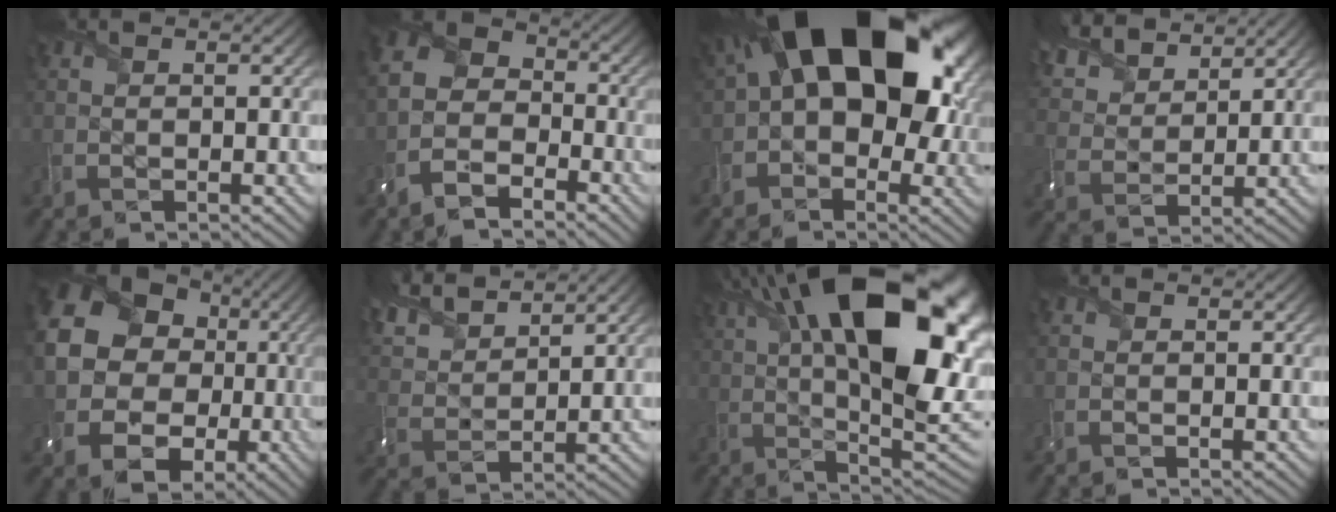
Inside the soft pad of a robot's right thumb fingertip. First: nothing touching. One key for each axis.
{"total": 8.2, "fx": -4.8, "fy": 5.0, "fz": 4.4, "tx": -0.101, "ty": -0.013, "tz": -0.108}
{"total": 20.4, "fx": 5.3, "fy": 12.3, "fz": 15.5, "tx": -0.202, "ty": 0.040, "tz": 0.071}
{"total": 9.3, "fx": 7.3, "fy": 3.8, "fz": 4.3, "tx": -0.127, "ty": 0.024, "tz": 0.136}
{"total": 20.5, "fx": 1.3, "fy": 18.1, "fz": 9.6, "tx": -0.236, "ty": -0.002, "tz": 0.009}
{"total": 9.5, "fx": 7.7, "fy": 3.2, "fz": 4.6, "tx": -0.135, "ty": 0.023, "tz": 0.148}
{"total": 22.3, "fx": 7.2, "fy": 9.7, "fz": 18.7, "tx": -0.285, "ty": 0.040, "tz": 0.113}
{"total": 0.0}